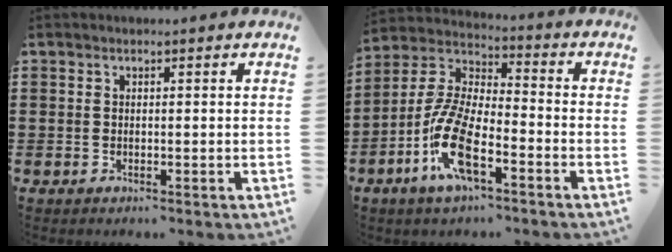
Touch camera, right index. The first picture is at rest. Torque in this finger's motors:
{"motor_torque": [1.61, 0.53, 1.05, 0.21]}